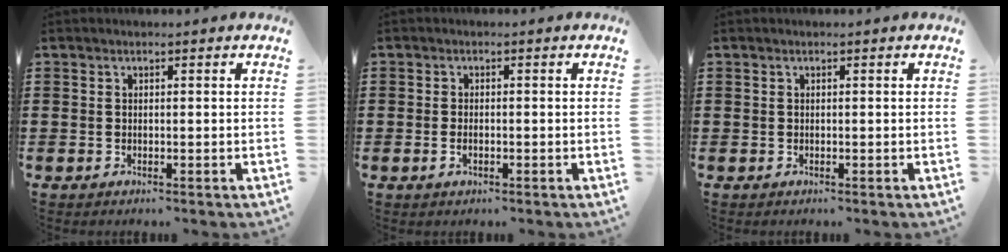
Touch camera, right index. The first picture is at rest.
{"total": 1.3, "force": [-0.4, 0.6, 1.1], "torque": [-0.022, 0.000, -0.009]}
{"total": 0.0}